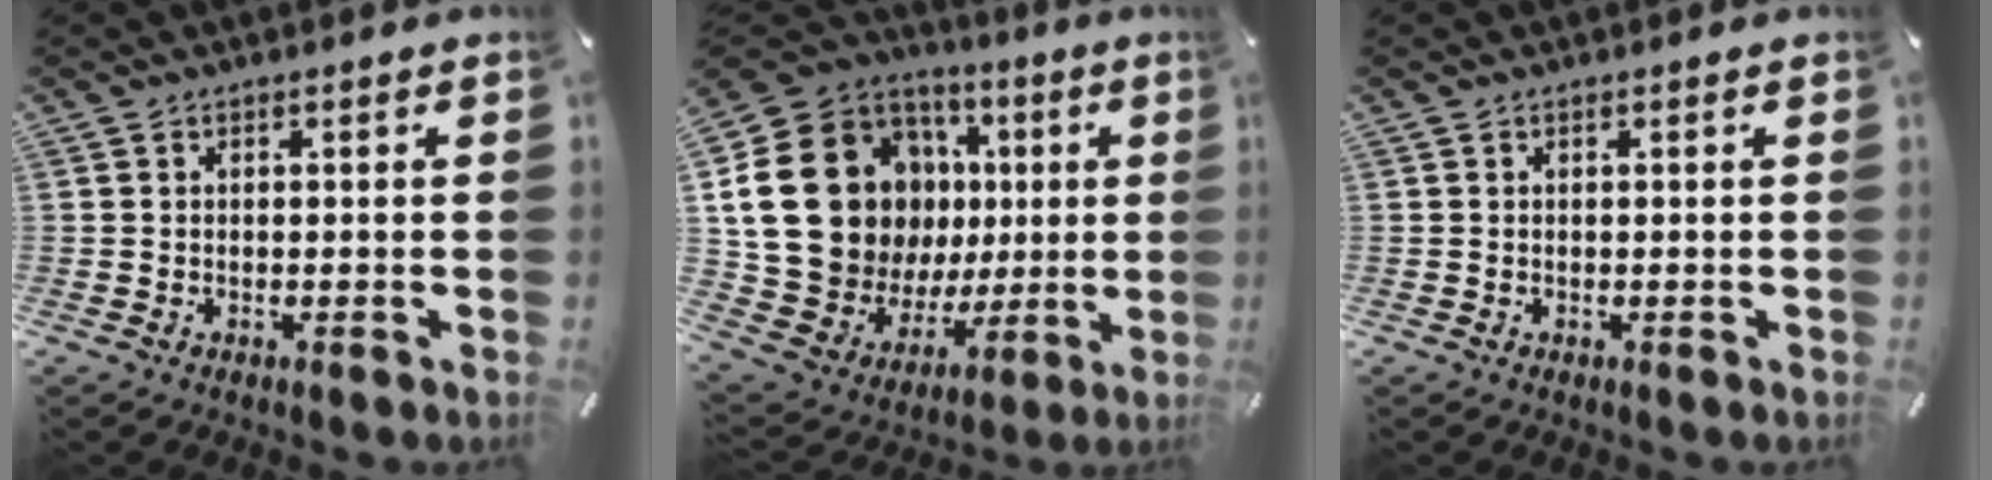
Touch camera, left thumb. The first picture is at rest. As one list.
[{"total": 23.4, "force": [5.6, 18.5, 13.2], "torque": [-0.258, -0.040, 0.126]}, {"total": 0.0}]